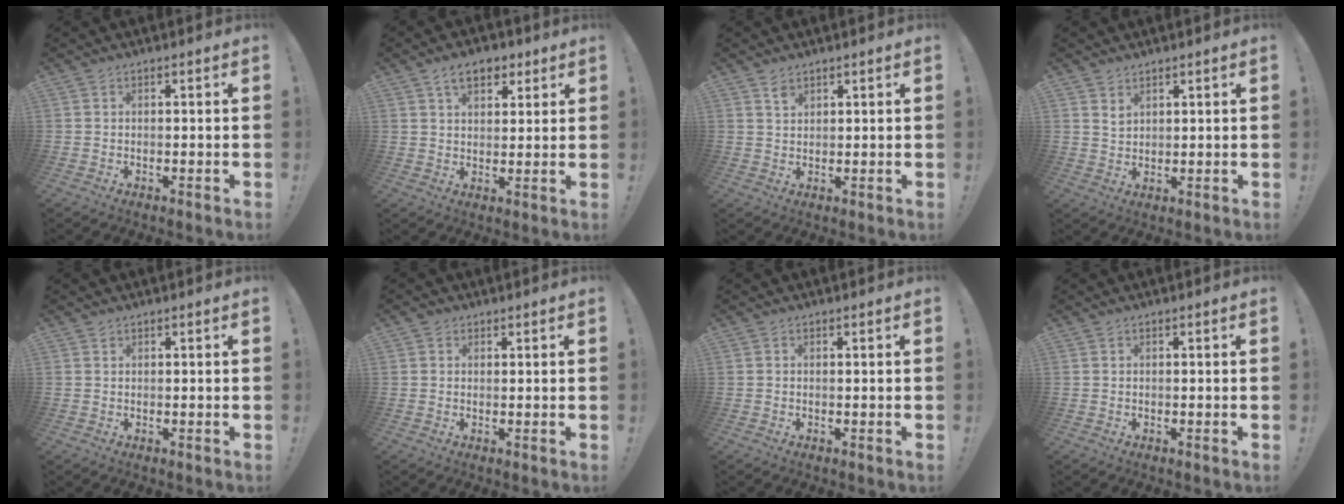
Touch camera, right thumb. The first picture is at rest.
{"total": 8.1, "force": [4.3, 5.0, 4.6], "torque": [-0.060, -0.006, 0.079]}
{"total": 2.5, "force": [1.9, 1.5, 0.7], "torque": [0.006, -0.016, 0.032]}
{"total": 2.6, "force": [2.1, 1.3, 0.7], "torque": [-0.008, -0.014, 0.039]}
{"total": 0.6, "force": [0.5, 0.3, 0.0], "torque": [0.006, -0.002, 0.008]}
{"total": 1.2, "force": [0.7, 1.0, 0.1], "torque": [-0.002, 0.001, 0.013]}
{"total": 0.0}
{"total": 0.0}